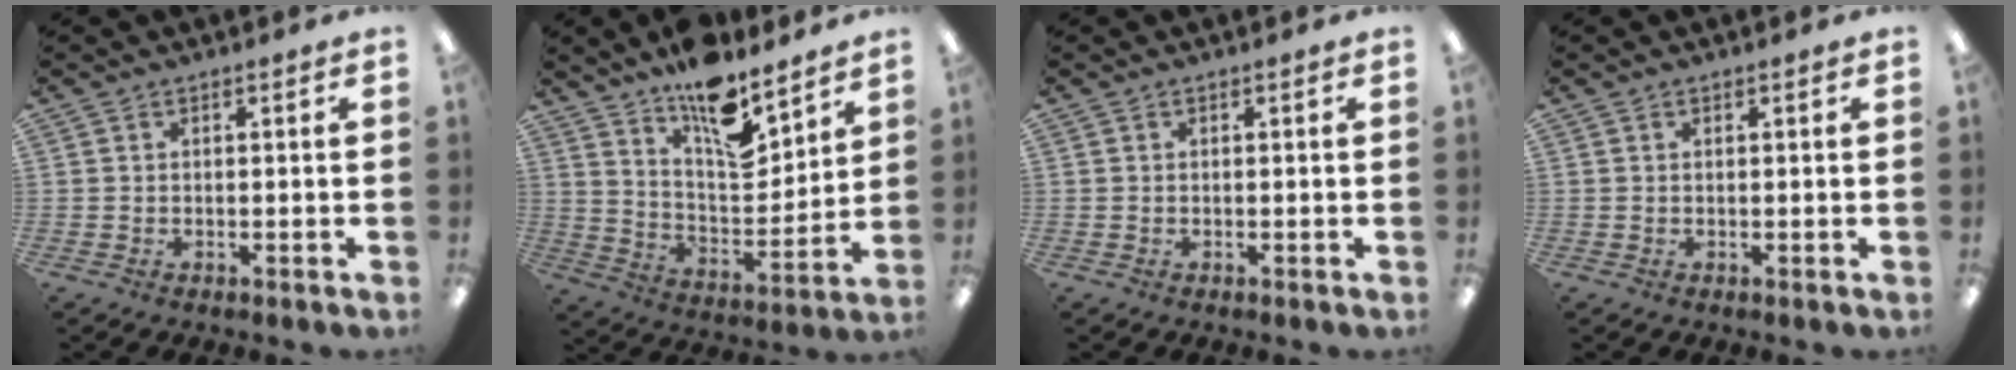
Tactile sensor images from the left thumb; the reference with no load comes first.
{"total": 14.7, "force": [10.9, 5.5, 8.1], "torque": [-0.125, -0.080, 0.188]}
{"total": 0.0}
{"total": 0.0}